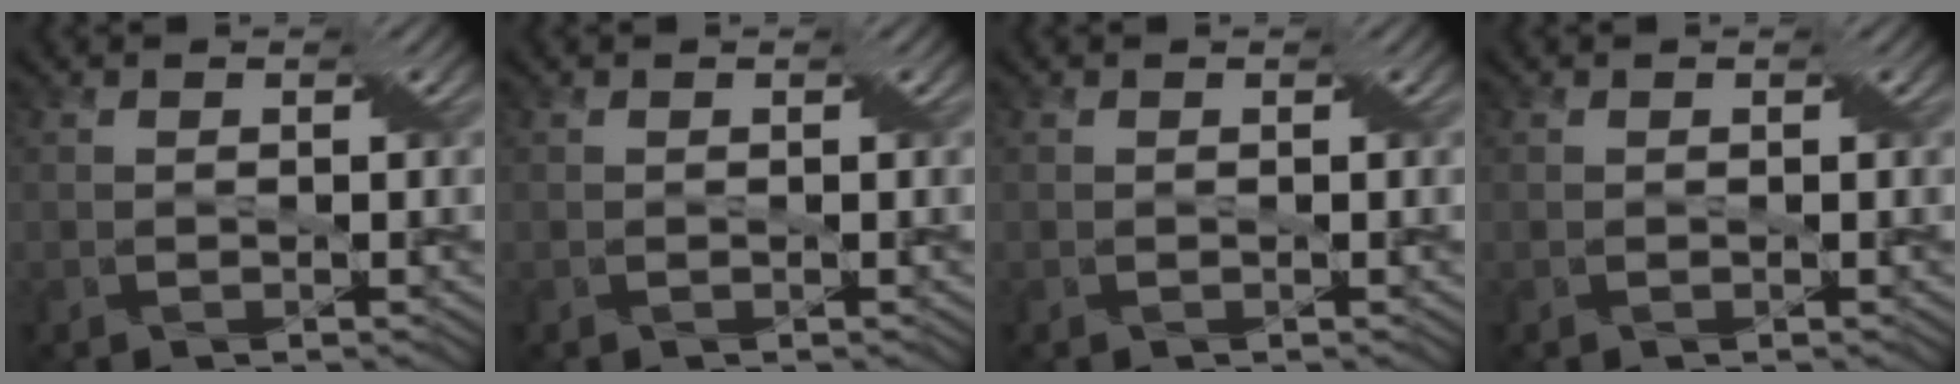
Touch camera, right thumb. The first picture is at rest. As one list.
[{"total": 0.0}, {"total": 0.0}, {"total": 0.0}]